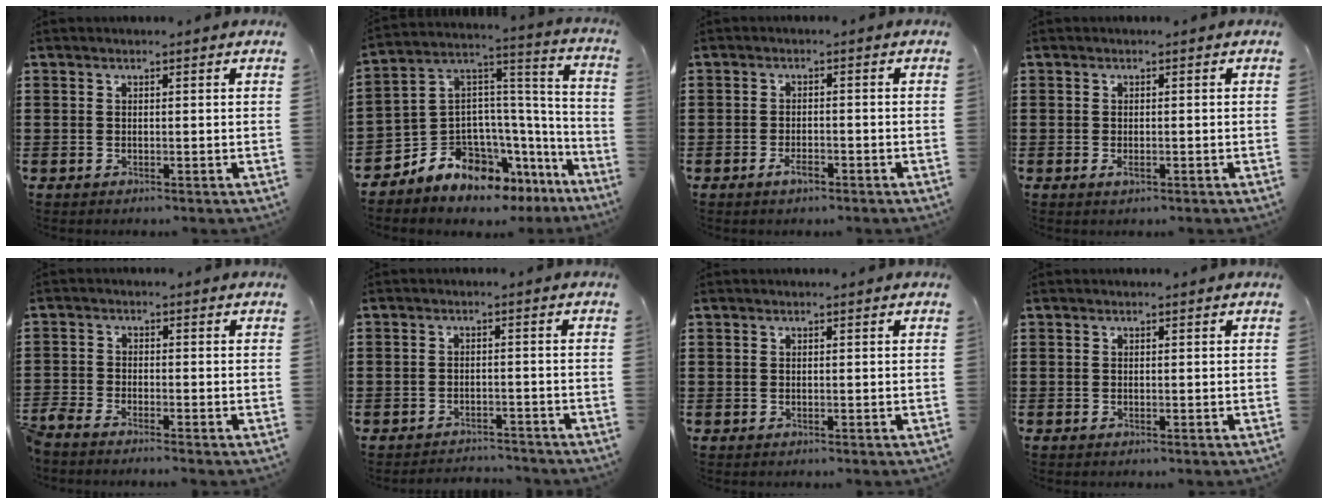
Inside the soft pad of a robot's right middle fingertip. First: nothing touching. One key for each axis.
{"total": 7.7, "fx": -6.9, "fy": 3.4, "fz": 0.5, "tx": -0.032, "ty": -0.009, "tz": -0.137}
{"total": 2.3, "fx": -1.4, "fy": 0.8, "fz": 1.7, "tx": -0.038, "ty": -0.002, "tz": -0.027}
{"total": 0.8, "fx": -0.2, "fy": 0.3, "fz": 0.8, "tx": -0.014, "ty": -0.003, "tz": -0.003}
{"total": 2.5, "fx": -2.5, "fy": 0.1, "fz": 0.5, "tx": -0.036, "ty": -0.010, "tz": -0.057}
{"total": 2.8, "fx": -2.8, "fy": 0.4, "fz": -0.4, "tx": -0.002, "ty": 0.001, "tz": -0.063}
{"total": 0.0}
{"total": 0.0}